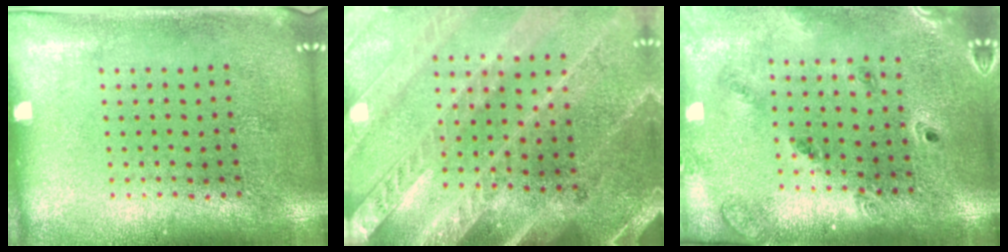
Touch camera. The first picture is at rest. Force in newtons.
{"total": 3.3, "press": 2.8, "slide": 1.7}
{"total": 1.3, "press": 1.3, "slide": 0.2}